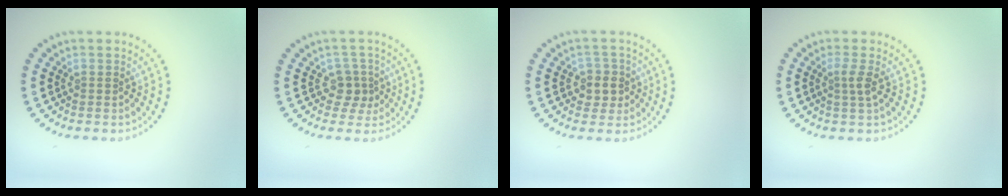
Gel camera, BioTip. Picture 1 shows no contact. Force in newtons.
{"total": 2.0, "press": 1.7, "slide": 1.2}
{"total": 2.1, "press": 1.9, "slide": 0.9}
{"total": 1.5, "press": 1.0, "slide": 1.1}